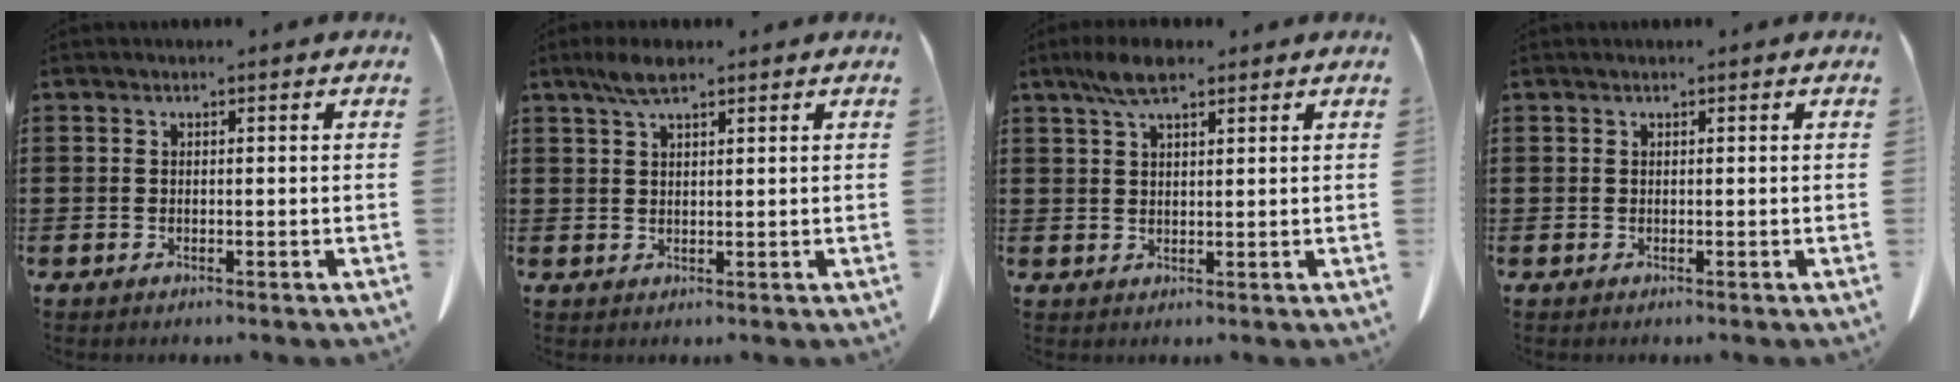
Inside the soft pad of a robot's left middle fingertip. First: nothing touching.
{"total": 3.9, "force": [2.3, 1.1, 3.0], "torque": [-0.064, 0.005, 0.041]}
{"total": 4.5, "force": [2.7, 1.3, 3.3], "torque": [-0.072, 0.004, 0.048]}
{"total": 0.0}